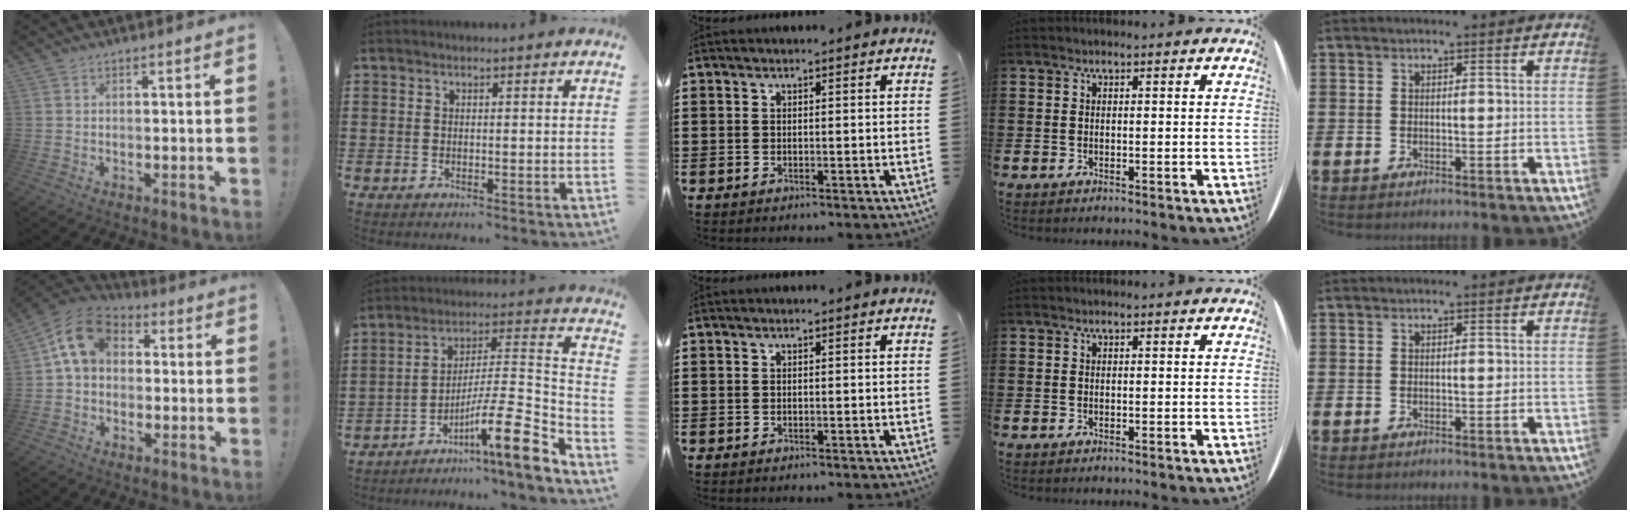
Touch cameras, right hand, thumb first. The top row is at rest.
{"thumb": {"total": 13.3, "force": [3.8, 10.2, 7.7], "torque": [-0.118, 0.012, 0.079]}, "index": {"total": 13.5, "force": [-8.1, 1.2, 10.7], "torque": [-0.165, -0.005, -0.149]}}